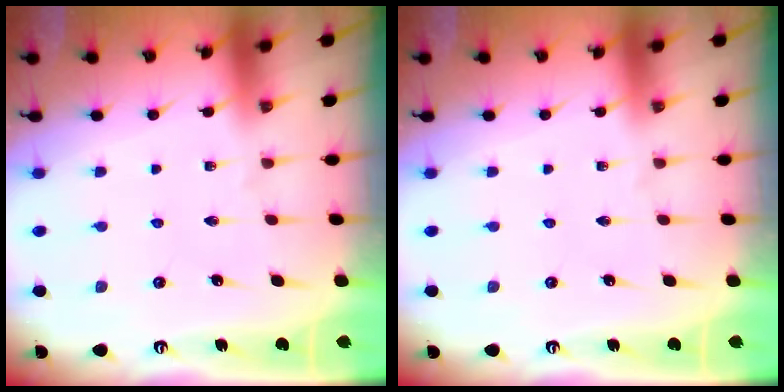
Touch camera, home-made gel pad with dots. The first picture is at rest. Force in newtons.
{"total": 0.0}